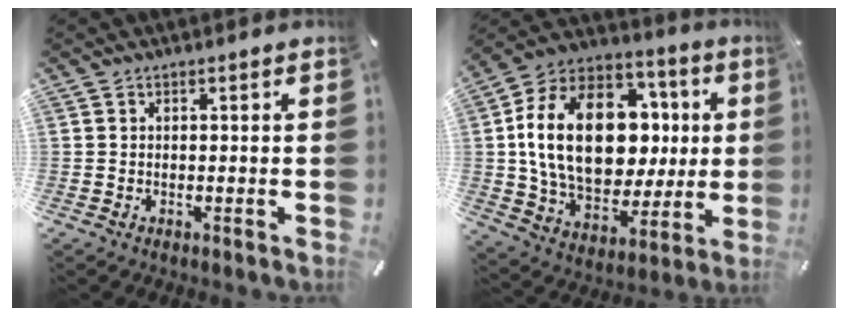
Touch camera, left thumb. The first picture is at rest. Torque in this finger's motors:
{"motor_torque": [1.88, 2.42, 2.77, 0.00, 0.69]}